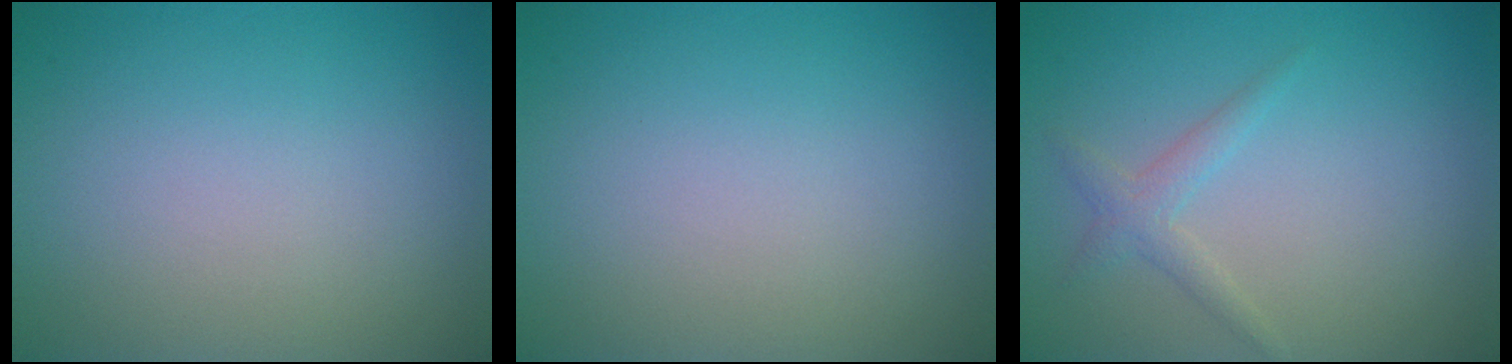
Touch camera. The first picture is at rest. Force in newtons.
{"total": 0.0}
{"total": 1.6, "press": 1.6, "slide": 0.1}